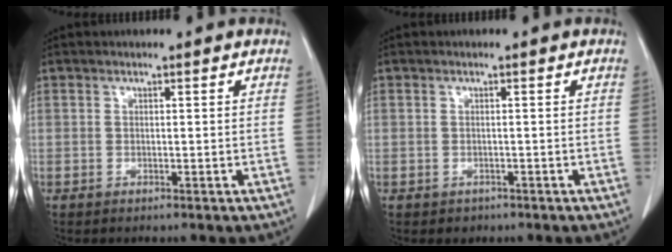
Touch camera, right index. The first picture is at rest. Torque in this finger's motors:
{"motor_torque": [-1.13, 0.12, -0.32, -0.12]}